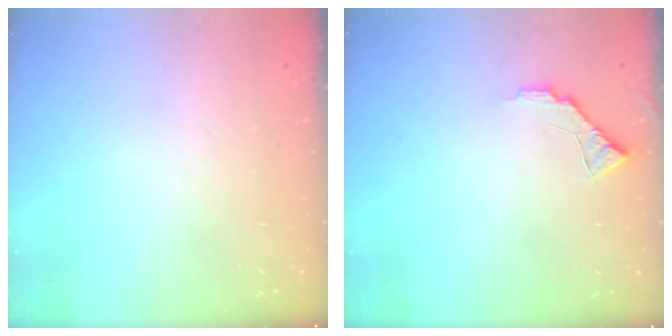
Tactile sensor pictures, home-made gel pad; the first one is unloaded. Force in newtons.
{"total": 7.5, "press": 7.5, "slide": 0.7}